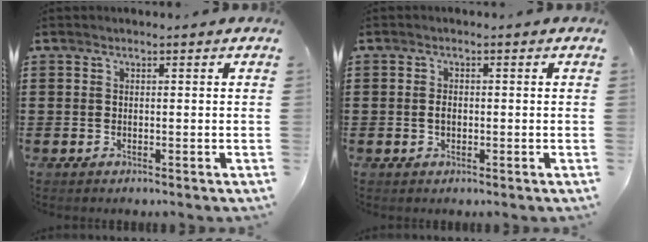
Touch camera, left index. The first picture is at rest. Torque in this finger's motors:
{"motor_torque": [0.38, 0.07, 0.20, 0.03]}